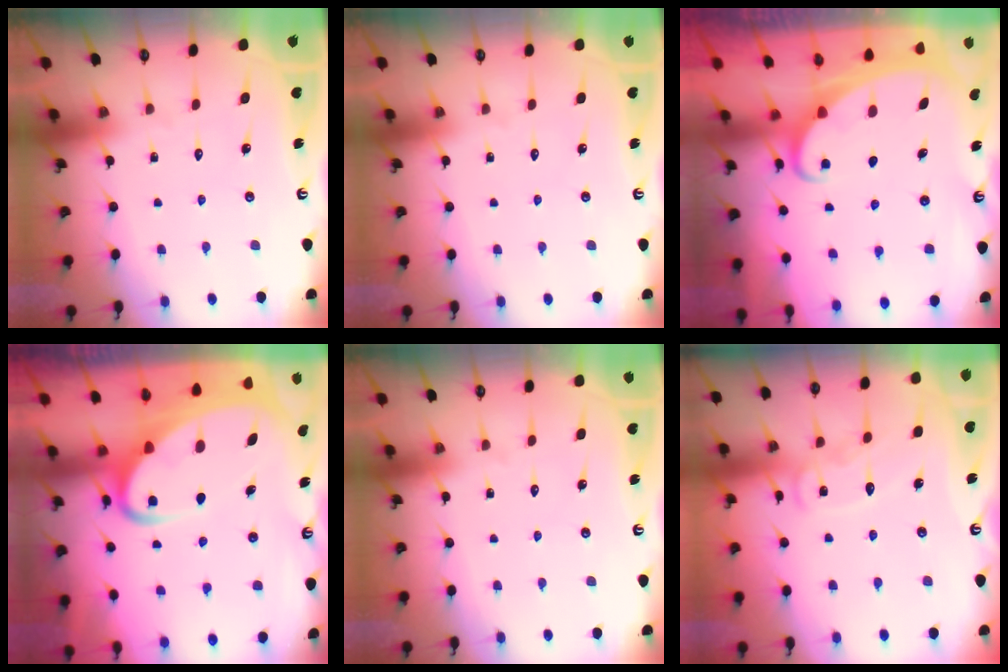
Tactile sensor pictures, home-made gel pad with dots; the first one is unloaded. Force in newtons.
{"total": 0.0}
{"total": 2.0, "press": 2.0, "slide": 0.3}
{"total": 8.4, "press": 8.4, "slide": 1.0}
{"total": 0.0}
{"total": 9.0, "press": 8.9, "slide": 0.7}